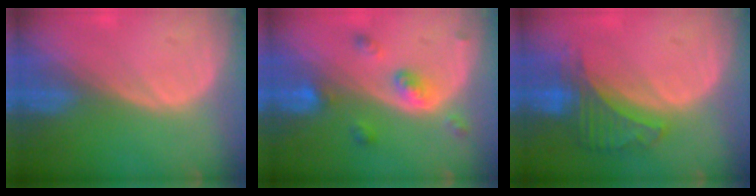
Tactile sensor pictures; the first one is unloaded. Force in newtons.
{"total": 5.2, "press": 4.5, "slide": 2.6}
{"total": 6.5, "press": 6.0, "slide": 2.4}